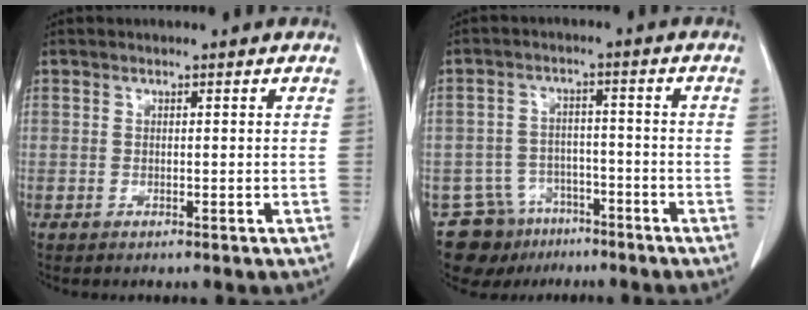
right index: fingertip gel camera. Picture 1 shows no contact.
{"total": 8.3, "force": [-5.9, 5.8, 0.6], "torque": [-0.006, 0.024, -0.089]}